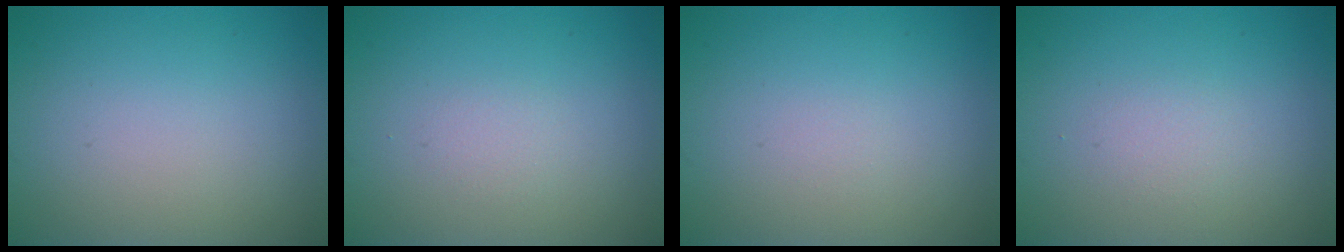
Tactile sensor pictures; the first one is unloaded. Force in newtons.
{"total": 0.7, "press": 0.7, "slide": 0.1}
{"total": 0.0}
{"total": 1.0, "press": 1.0, "slide": 0.0}